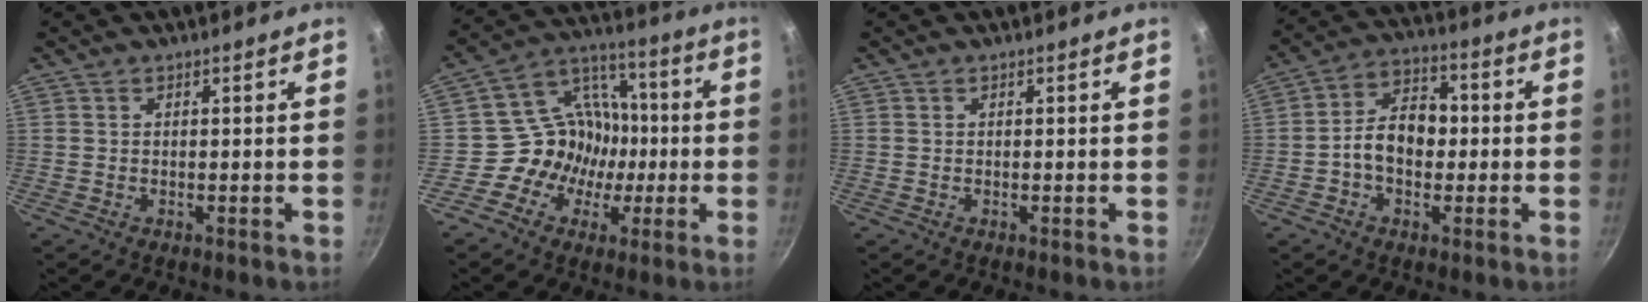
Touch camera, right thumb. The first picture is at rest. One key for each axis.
{"total": 12.3, "fx": -2.9, "fy": 11.4, "fz": 3.5, "tx": 0.005, "ty": 0.038, "tz": -0.069}
{"total": 0.0}
{"total": 9.7, "fx": -0.9, "fy": 6.9, "fz": 6.8, "tx": -0.076, "ty": 0.031, "tz": -0.028}